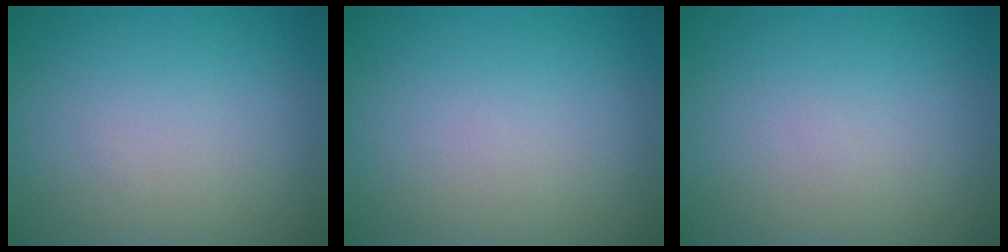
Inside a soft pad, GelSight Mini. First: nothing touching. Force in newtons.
{"total": 0.0}
{"total": 0.0}